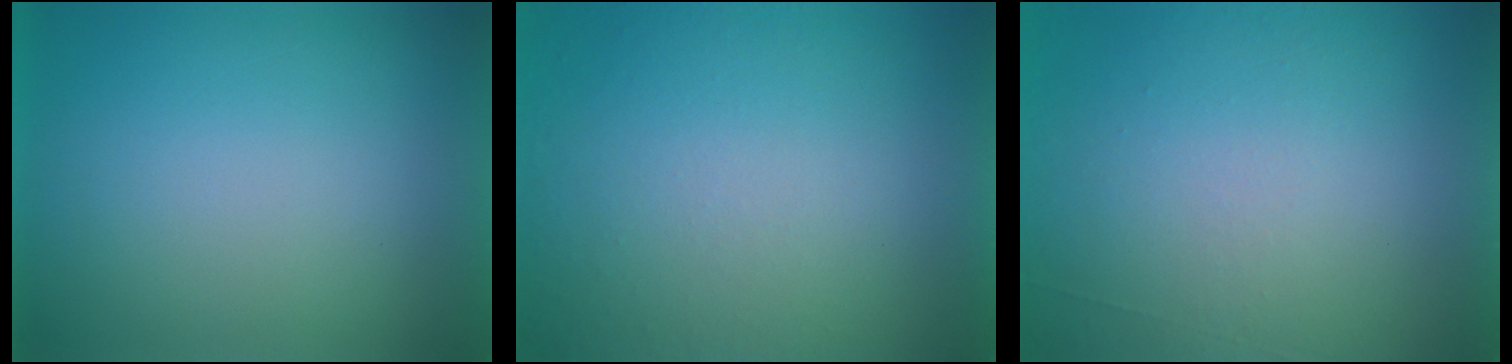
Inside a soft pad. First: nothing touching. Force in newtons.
{"total": 8.4}
{"total": 6.8}